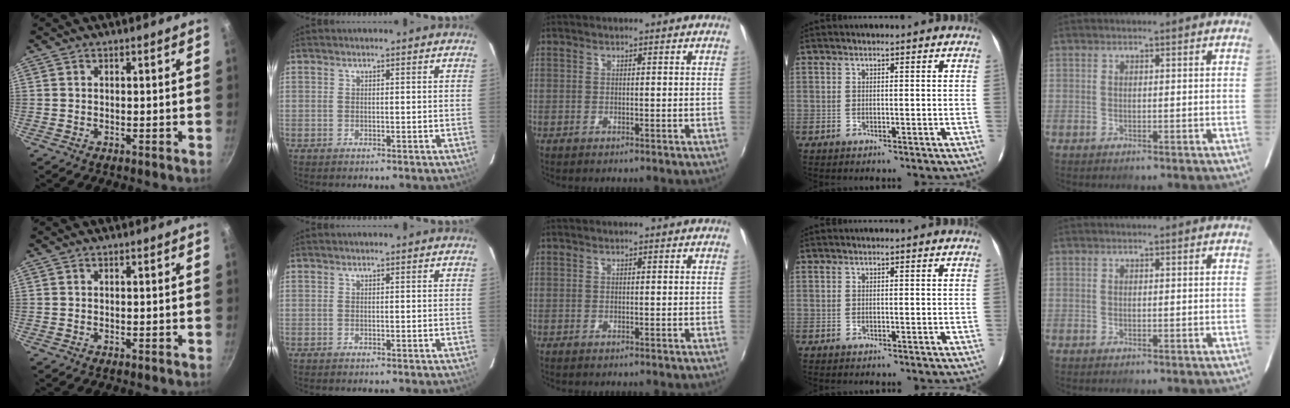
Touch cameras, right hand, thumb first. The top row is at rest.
{}